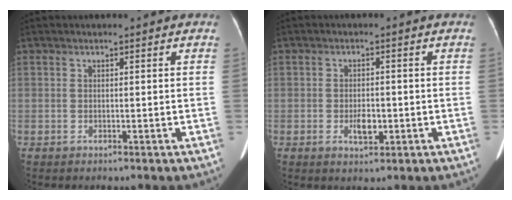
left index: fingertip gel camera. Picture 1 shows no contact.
{"total": 2.8, "force": [-0.8, 1.3, 2.4], "torque": [-0.045, 0.000, -0.008]}